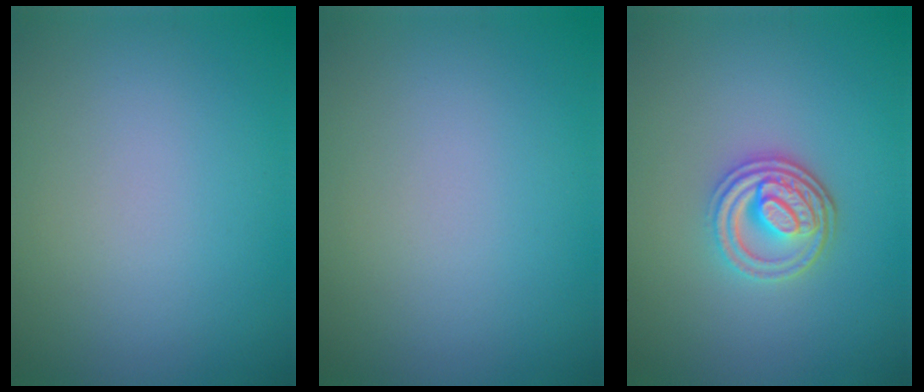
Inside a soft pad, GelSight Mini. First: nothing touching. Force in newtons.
{"total": 0.0}
{"total": 3.9, "press": 3.1, "slide": 2.3}